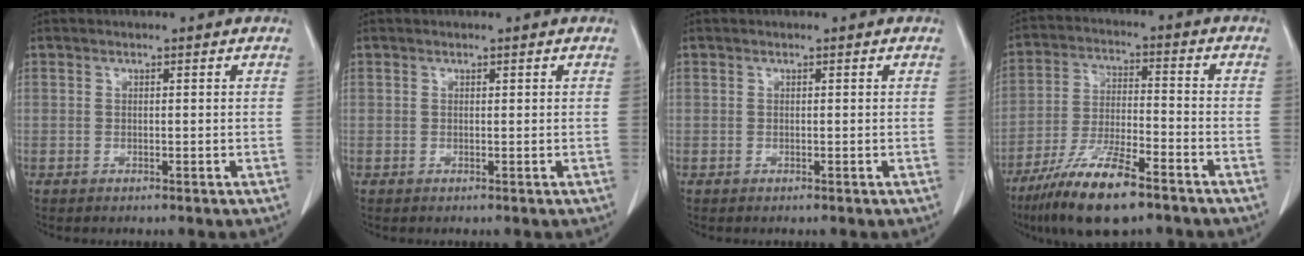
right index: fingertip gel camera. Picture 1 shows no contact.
{"total": 0.0}
{"total": 0.0}
{"total": 12.9, "force": [-8.8, 2.3, 9.1], "torque": [-0.177, -0.024, -0.158]}